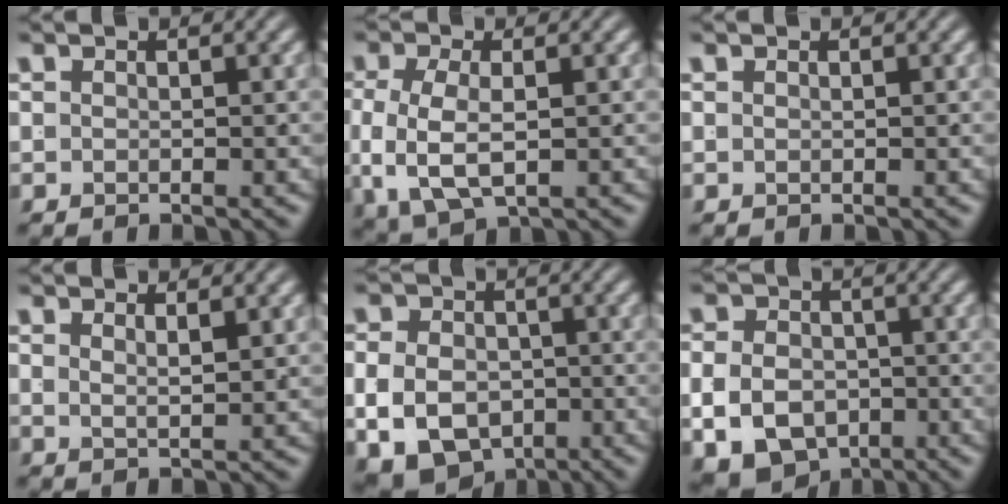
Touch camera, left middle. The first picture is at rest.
{"total": 5.4, "force": [-0.6, 3.5, 4.1], "torque": [-0.104, -0.021, 0.006]}
{"total": 0.0}
{"total": 1.6, "force": [1.0, -1.0, 0.8], "torque": [-0.006, -0.011, 0.028]}
{"total": 10.4, "force": [-4.0, 8.4, 4.6], "torque": [-0.094, -0.046, -0.056]}
{"total": 9.5, "force": [-3.9, 7.6, 4.1], "torque": [-0.077, -0.041, -0.057]}